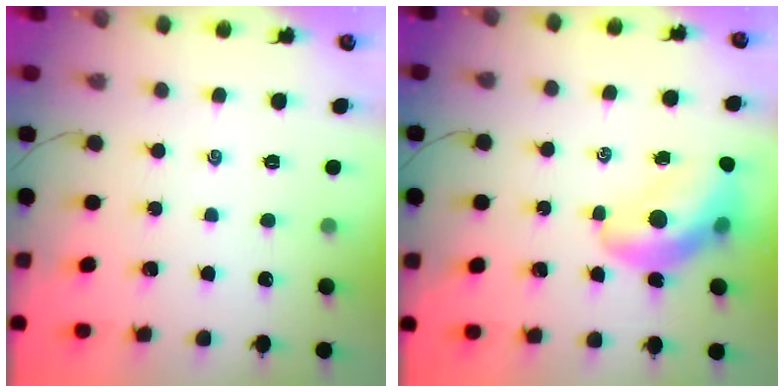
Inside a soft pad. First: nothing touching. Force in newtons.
{"total": 12.9, "press": 12.4, "slide": 3.4}